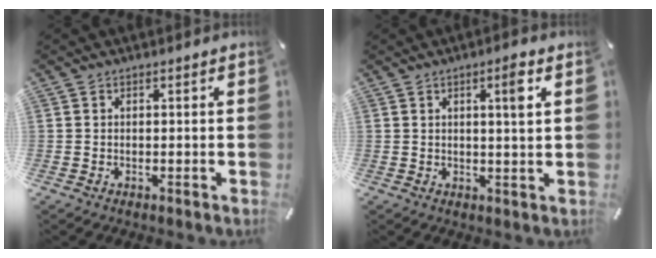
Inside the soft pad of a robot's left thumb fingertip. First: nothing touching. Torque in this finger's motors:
{"motor_torque": [0.12, 0.11, 0.28, 0.26, 0.10]}